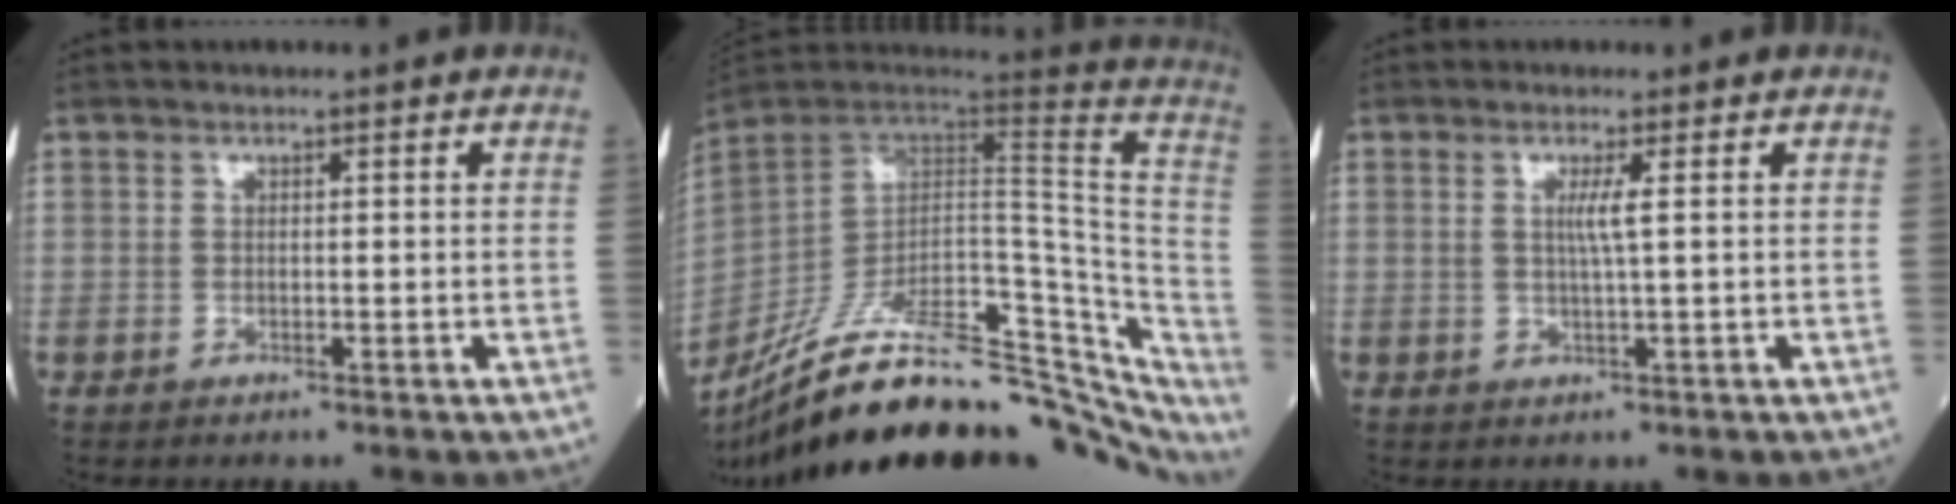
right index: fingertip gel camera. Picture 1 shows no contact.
{"total": 34.3, "force": [-26.2, 9.9, 19.9], "torque": [-0.245, -0.021, -0.369]}
{"total": 2.5, "force": [0.6, -0.5, 2.4], "torque": [-0.050, -0.003, 0.010]}